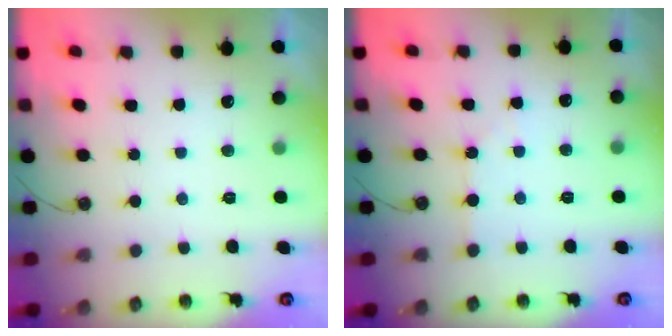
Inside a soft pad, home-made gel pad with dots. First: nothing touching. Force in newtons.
{"total": 3.4, "press": 3.3, "slide": 0.6}